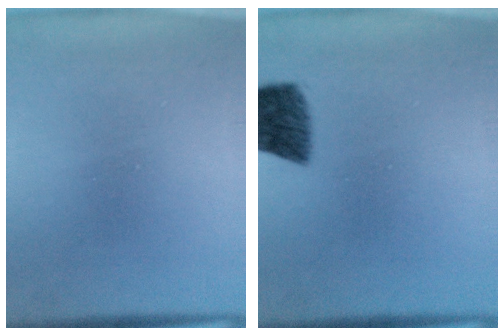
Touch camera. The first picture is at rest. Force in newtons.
{"total": 7.8}